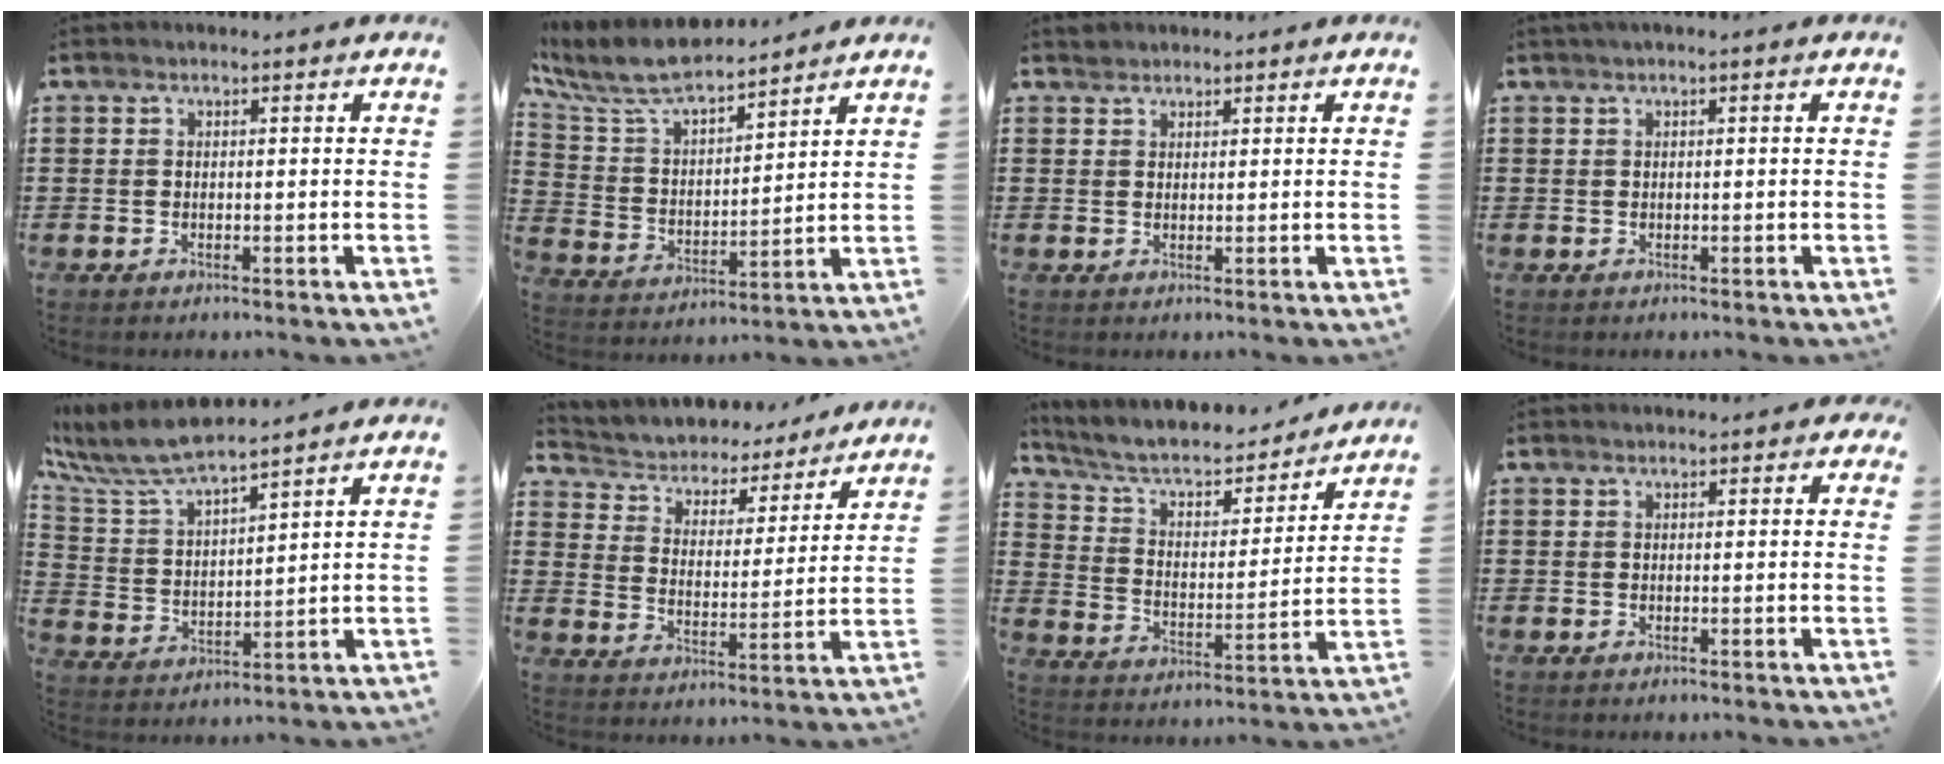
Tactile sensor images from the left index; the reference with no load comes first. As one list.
[{"total": 8.9, "force": [7.8, 1.9, 3.7], "torque": [-0.108, -0.039, 0.138]}, {"total": 1.1, "force": [1.0, 0.5, 0.0], "torque": [-0.004, 0.000, 0.020]}, {"total": 0.6, "force": [0.0, 0.0, 0.6], "torque": [-0.009, -0.004, 0.001]}, {"total": 7.8, "force": [7.1, 0.9, 3.1], "torque": [-0.091, -0.033, 0.124]}, {"total": 3.6, "force": [3.5, 1.0, 0.0], "torque": [-0.026, -0.030, 0.050]}, {"total": 6.1, "force": [5.1, 2.0, 2.6], "torque": [-0.076, -0.035, 0.081]}, {"total": 0.5, "force": [0.3, 0.3, 0.3], "torque": [-0.008, 0.004, 0.006]}]